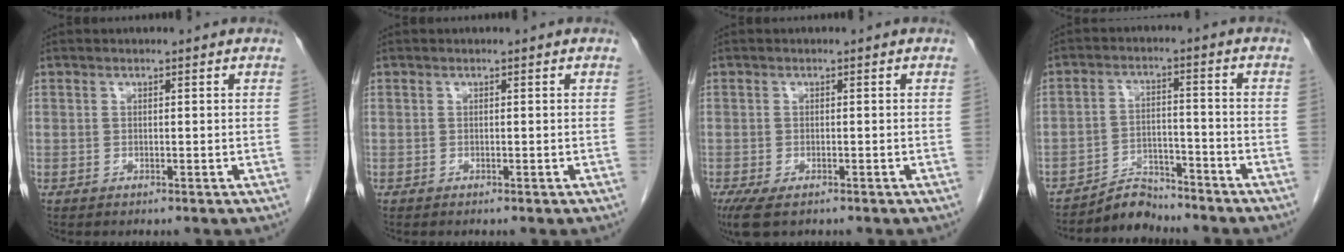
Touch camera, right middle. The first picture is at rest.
{"total": 0.0}
{"total": 5.0, "force": [-3.3, 2.0, 3.1], "torque": [-0.058, -0.013, -0.053]}
{"total": 5.7, "force": [-5.5, 1.3, -0.6], "torque": [0.013, 0.014, -0.092]}